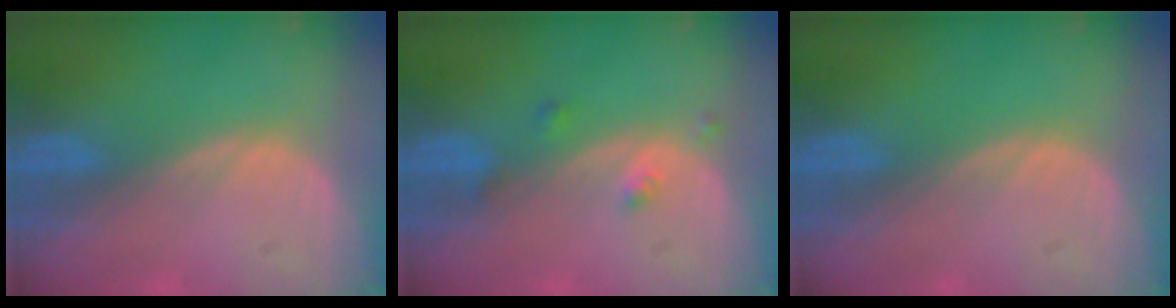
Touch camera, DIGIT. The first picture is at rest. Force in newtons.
{"total": 1.8, "press": 1.8, "slide": 0.1}
{"total": 0.0}